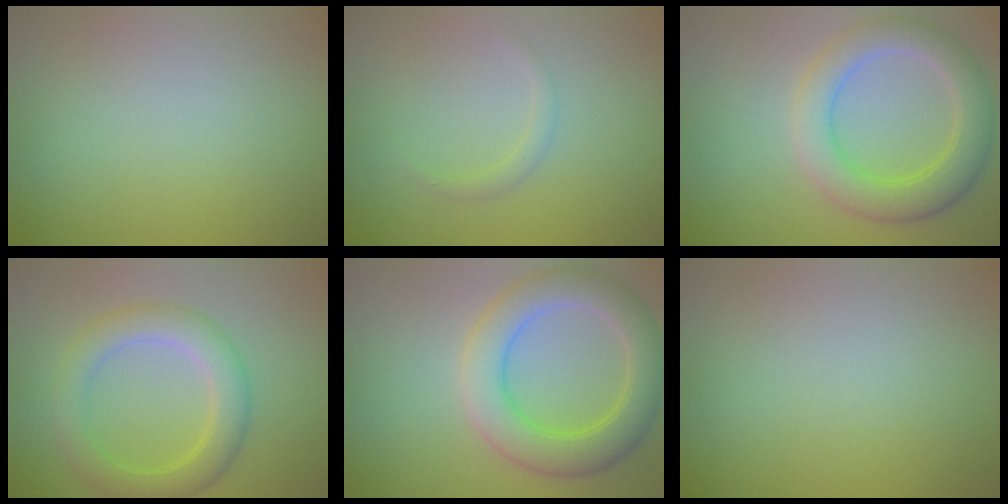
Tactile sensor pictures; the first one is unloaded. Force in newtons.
{"total": 0.9, "press": 0.9, "slide": 0.0}
{"total": 5.0, "press": 5.0, "slide": 0.2}
{"total": 4.2, "press": 4.2, "slide": 0.1}
{"total": 5.7, "press": 5.7, "slide": 0.1}
{"total": 0.0}